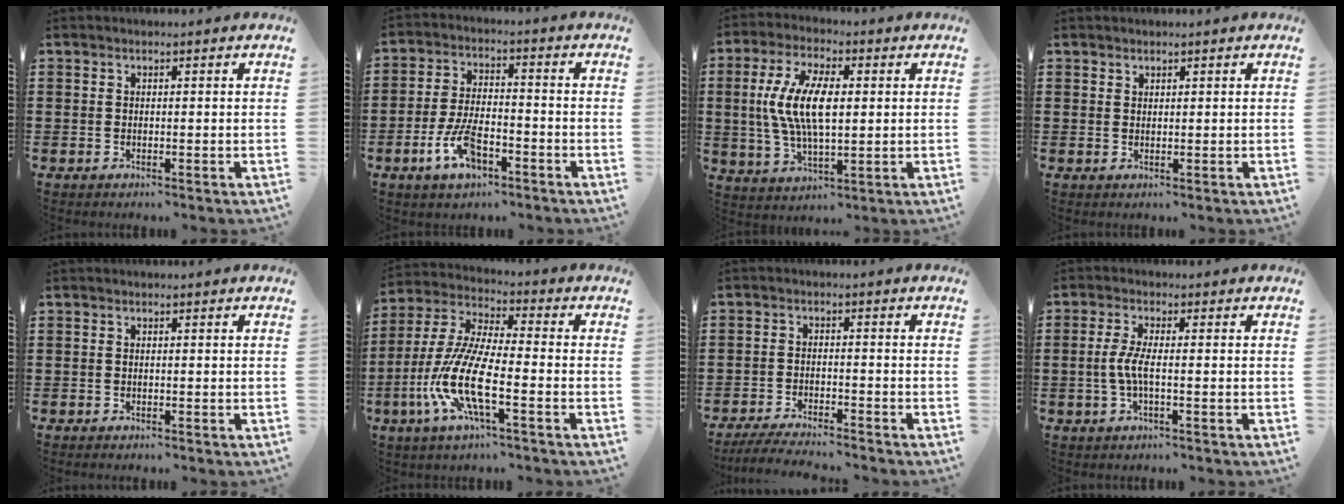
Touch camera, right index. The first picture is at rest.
{"total": 7.4, "force": [-3.6, 3.2, 5.6], "torque": [-0.131, -0.003, -0.071]}
{"total": 10.1, "force": [0.7, 4.2, 9.2], "torque": [-0.207, 0.002, 0.004]}
{"total": 0.8, "force": [0.7, 0.4, 0.0], "torque": [-0.001, 0.002, 0.014]}
{"total": 0.0}
{"total": 11.3, "force": [-4.6, 2.5, 10.0], "torque": [-0.252, -0.021, -0.101]}
{"total": 3.7, "force": [-3.6, 0.0, 0.9], "torque": [-0.021, -0.005, -0.075]}
{"total": 3.8, "force": [-0.6, 0.6, 3.7], "torque": [-0.097, -0.009, -0.024]}